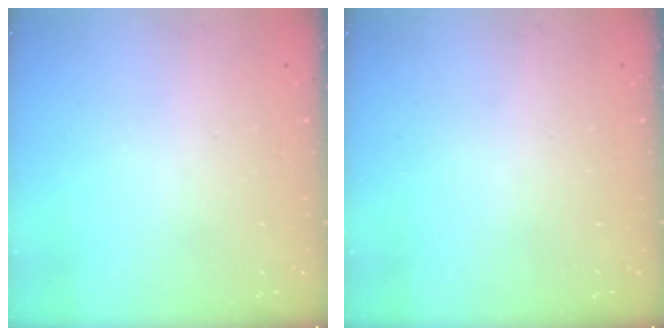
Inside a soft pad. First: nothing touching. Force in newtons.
{"total": 0.0}